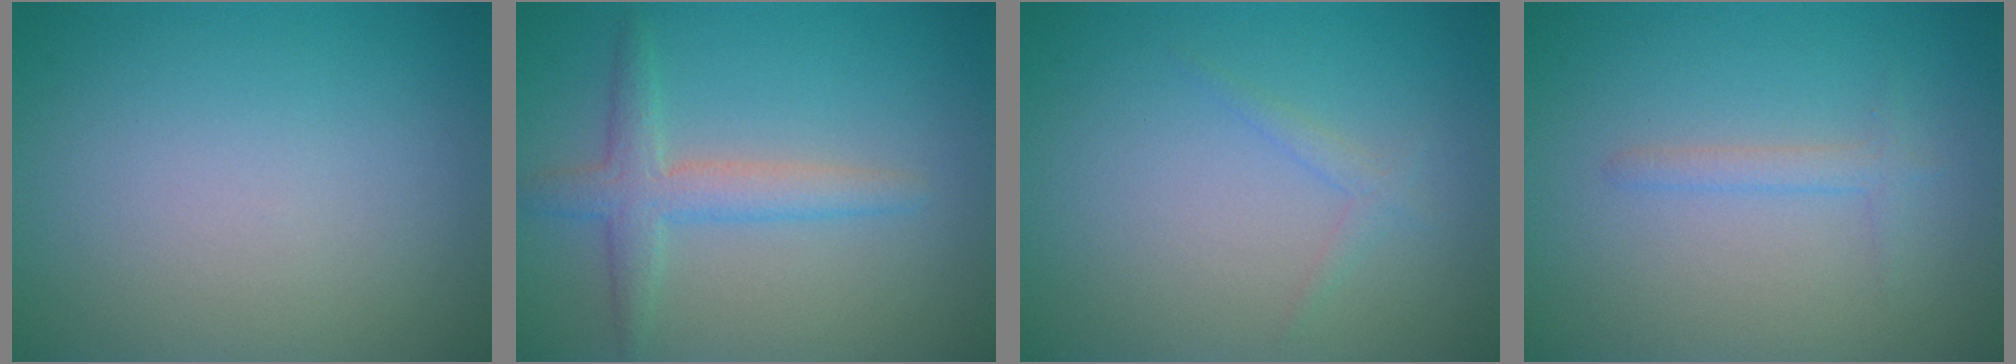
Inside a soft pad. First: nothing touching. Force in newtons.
{"total": 3.1, "press": 3.1, "slide": 0.1}
{"total": 1.0, "press": 1.0, "slide": 0.1}
{"total": 1.2, "press": 1.2, "slide": 0.1}